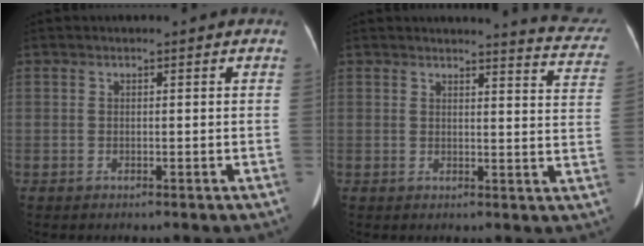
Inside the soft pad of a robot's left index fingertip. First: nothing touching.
{"total": 9.9, "force": [9.8, 0.3, 1.6], "torque": [-0.002, -0.069, 0.081]}